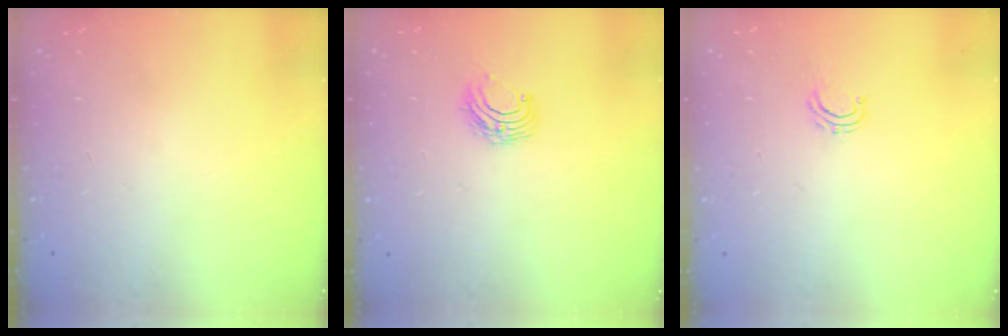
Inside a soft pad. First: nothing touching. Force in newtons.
{"total": 6.0, "press": 5.9, "slide": 0.6}
{"total": 3.9, "press": 3.9, "slide": 0.3}